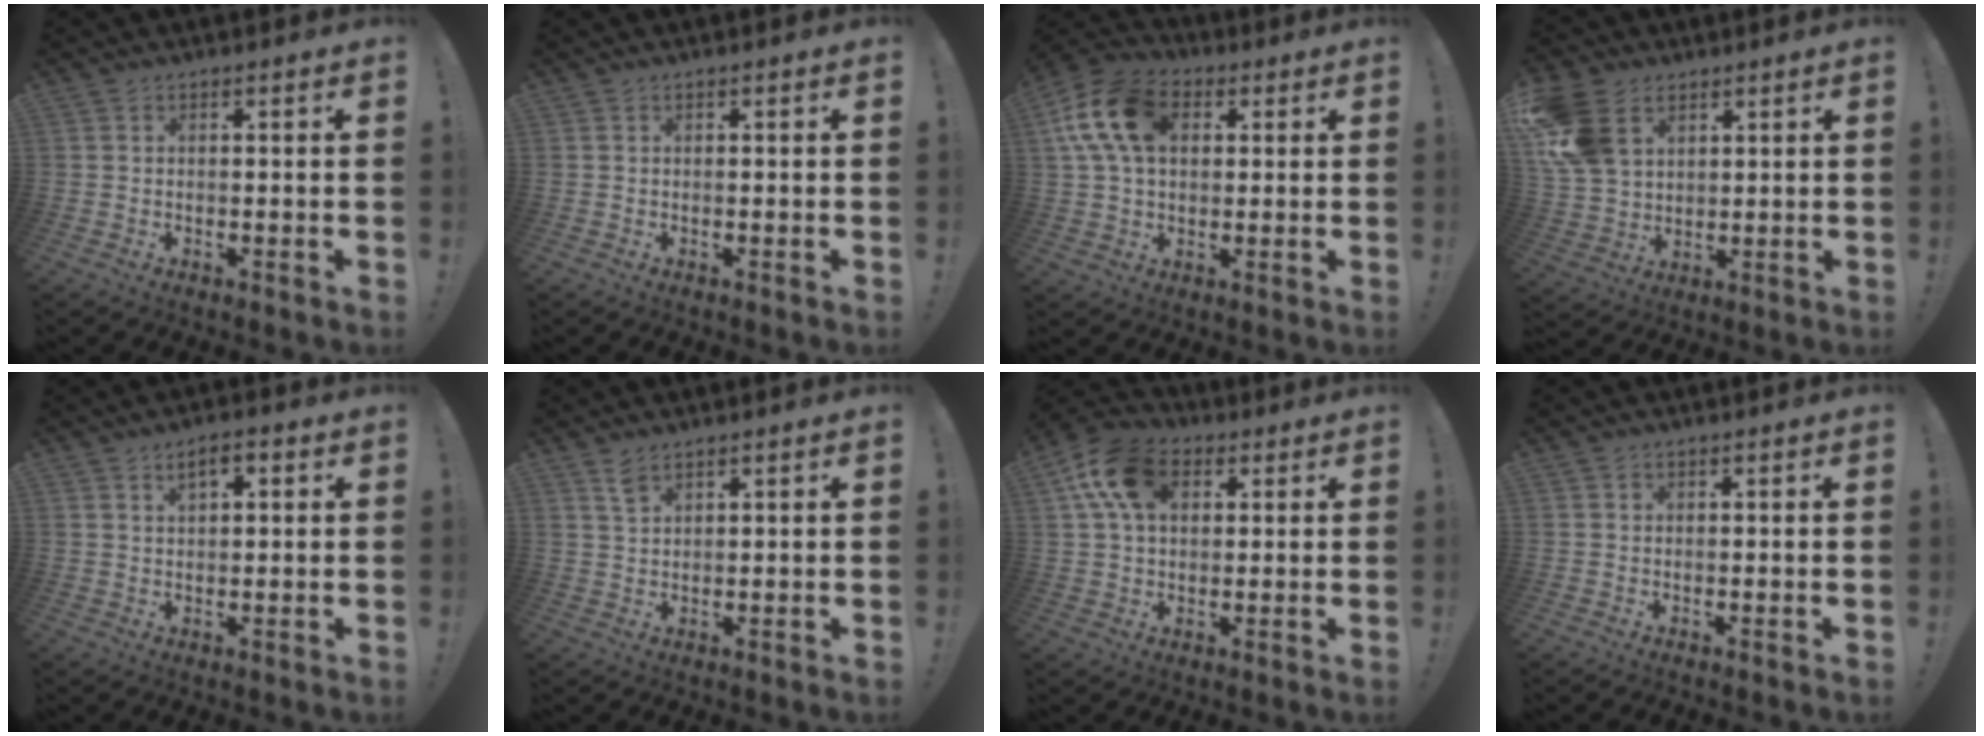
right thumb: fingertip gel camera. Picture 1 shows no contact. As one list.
[{"total": 0.0}, {"total": 16.4, "force": [4.6, 11.2, 11.0], "torque": [-0.195, -0.001, 0.086]}, {"total": 13.9, "force": [5.9, 9.9, 7.7], "torque": [-0.151, -0.017, 0.121]}, {"total": 4.1, "force": [1.8, 1.9, 3.1], "torque": [-0.041, -0.002, 0.027]}, {"total": 3.5, "force": [2.4, 1.5, 2.1], "torque": [-0.031, -0.013, 0.042]}, {"total": 14.6, "force": [4.9, 10.1, 9.4], "torque": [-0.157, -0.003, 0.096]}, {"total": 0.6, "force": [0.1, 0.5, 0.0], "torque": [0.008, -0.001, 0.001]}]